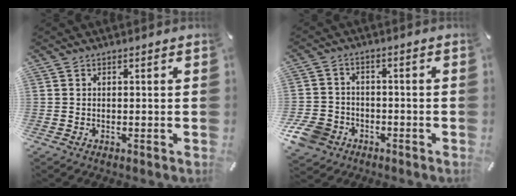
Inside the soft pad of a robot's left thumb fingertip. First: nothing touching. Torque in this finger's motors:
{"motor_torque": [0.48, 0.69, 0.15, 0.08, 0.20]}